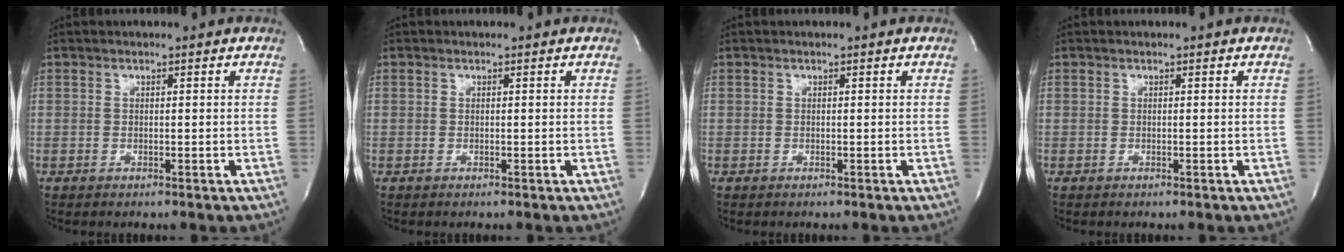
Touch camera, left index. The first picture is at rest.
{"total": 0.0}
{"total": 0.0}
{"total": 0.0}